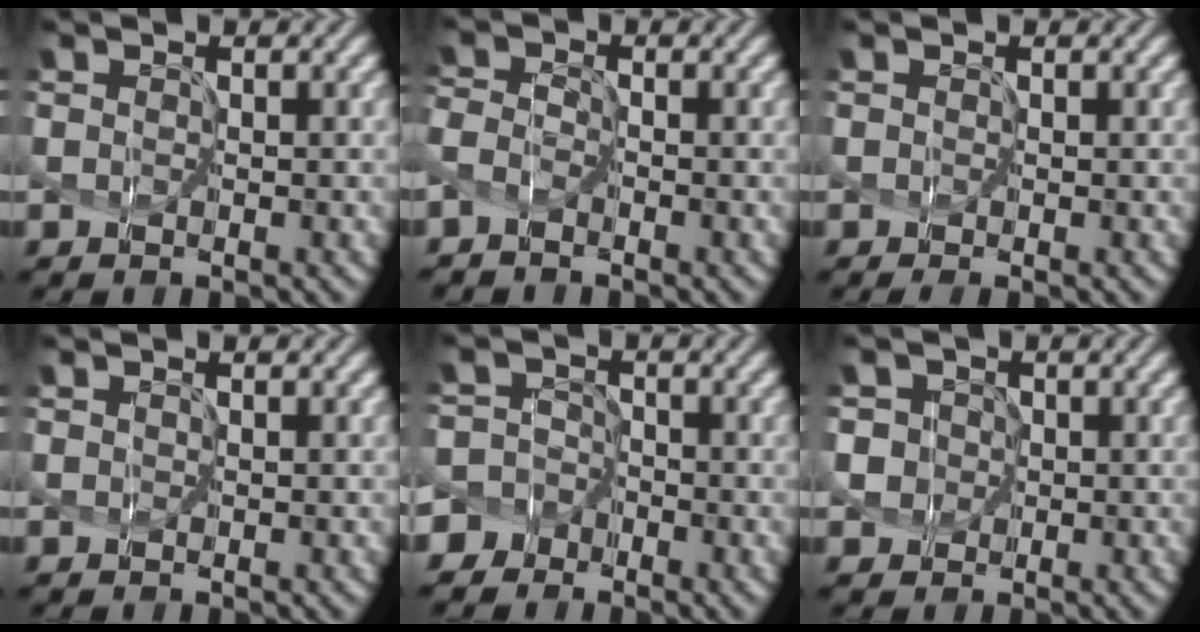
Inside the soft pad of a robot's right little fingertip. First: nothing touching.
{"total": 1.8, "force": [-1.6, 0.7, 0.7], "torque": [-0.031, 0.004, -0.040]}
{"total": 0.7, "force": [-0.5, 0.2, 0.5], "torque": [-0.014, -0.005, -0.006]}
{"total": 0.0}
{"total": 4.6, "force": [-3.1, 3.4, 0.2], "torque": [0.006, 0.004, -0.072]}
{"total": 5.6, "force": [-0.6, 5.5, 1.2], "torque": [-0.030, 0.019, -0.043]}